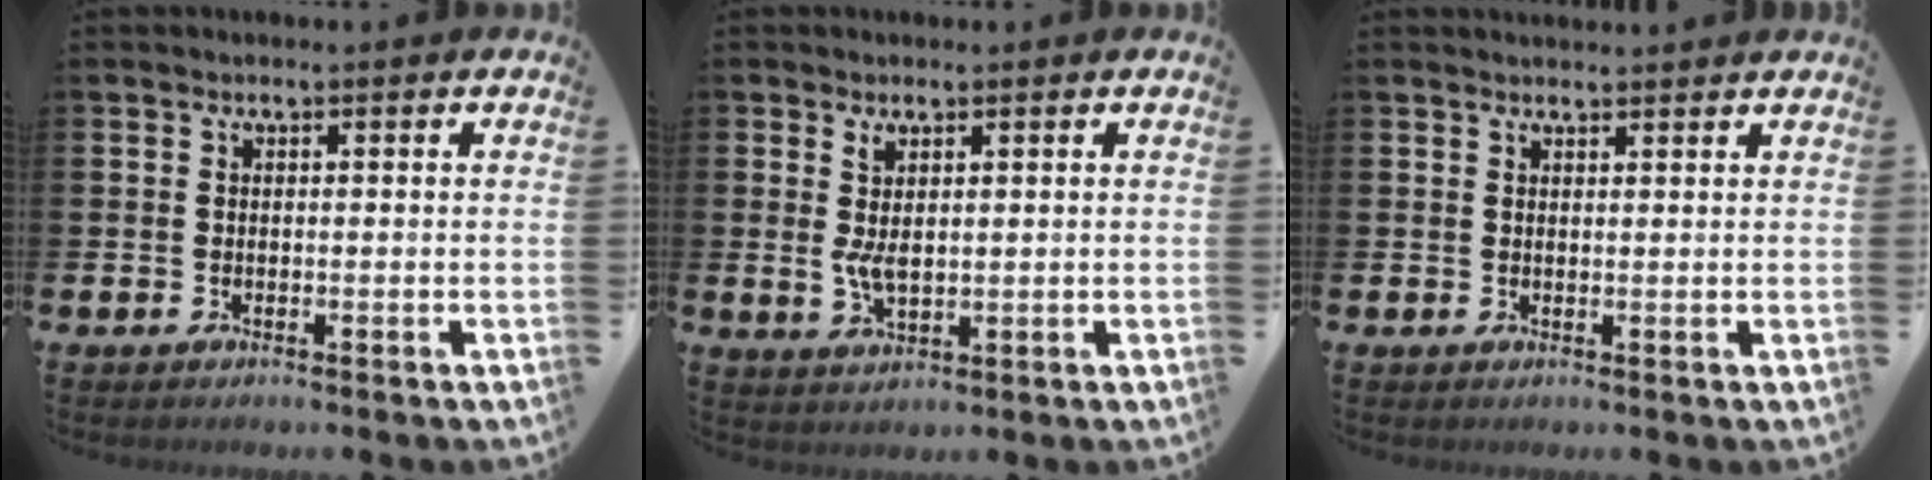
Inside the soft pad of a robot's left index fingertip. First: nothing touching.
{"total": 3.3, "force": [1.2, 1.5, 2.7], "torque": [-0.046, -0.001, 0.020]}
{"total": 1.5, "force": [1.5, 0.0, 0.1], "torque": [0.010, -0.009, 0.025]}